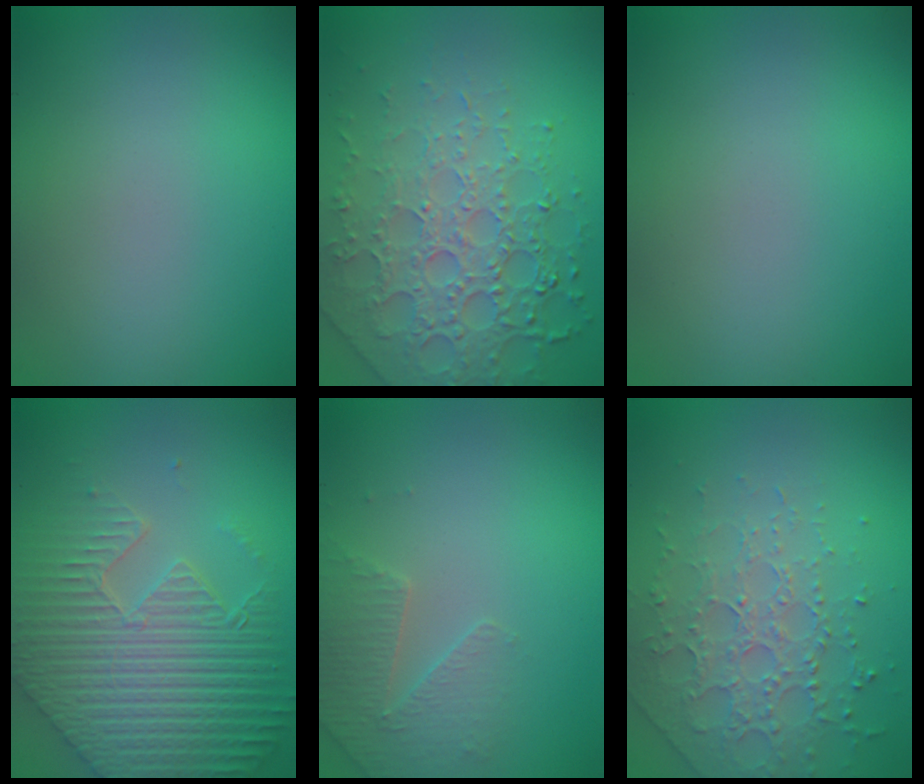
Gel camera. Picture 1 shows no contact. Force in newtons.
{"total": 7.8, "press": 5.5, "slide": 5.5}
{"total": 0.0}
{"total": 9.0, "press": 6.5, "slide": 6.3}
{"total": 2.8, "press": 2.7, "slide": 0.7}
{"total": 3.0, "press": 2.8, "slide": 1.1}